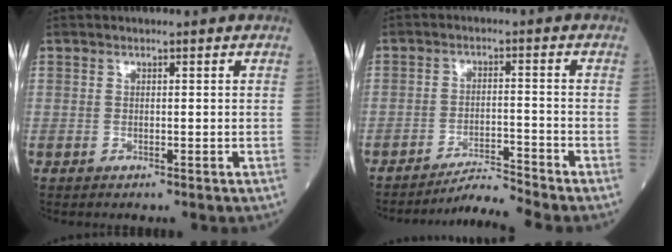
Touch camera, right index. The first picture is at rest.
{"total": 5.1, "force": [-4.7, -2.2, 0.2], "torque": [-0.008, -0.014, -0.083]}